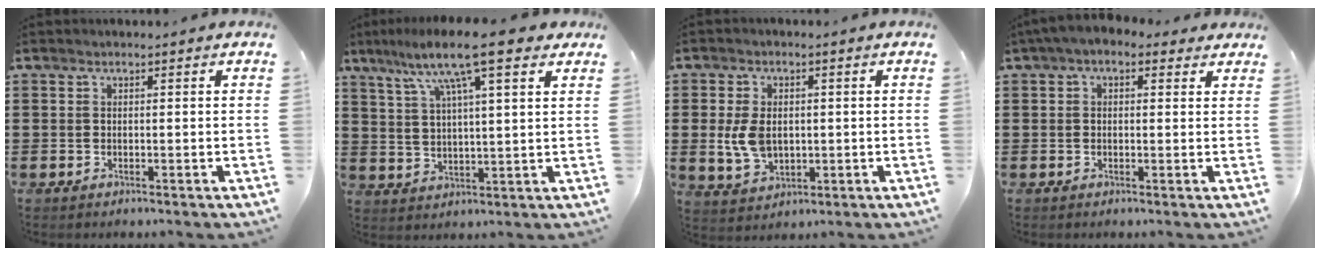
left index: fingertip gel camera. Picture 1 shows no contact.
{"total": 11.6, "force": [7.7, 2.0, 8.4], "torque": [-0.174, -0.014, 0.130]}
{"total": 5.9, "force": [0.1, 4.0, 4.3], "torque": [-0.116, 0.001, -0.005]}
{"total": 2.5, "force": [1.0, 1.5, 1.6], "torque": [-0.036, 0.007, 0.016]}